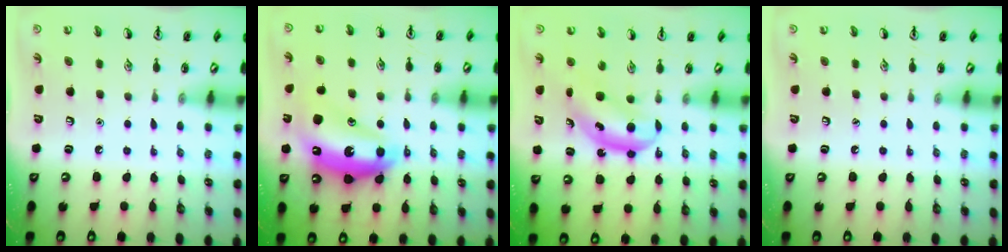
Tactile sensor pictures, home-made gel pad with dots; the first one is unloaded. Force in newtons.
{"total": 15.0, "press": 15.0, "slide": 0.8}
{"total": 5.6, "press": 5.5, "slide": 1.2}
{"total": 0.0}